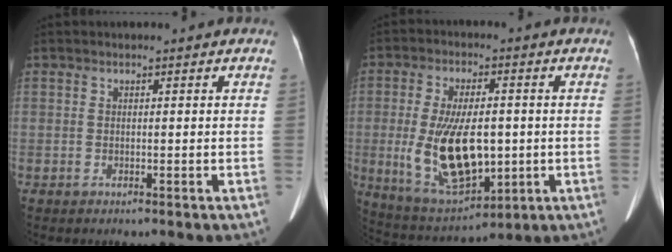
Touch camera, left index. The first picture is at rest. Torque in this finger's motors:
{"motor_torque": [2.14, 0.00, 1.06, 0.21]}